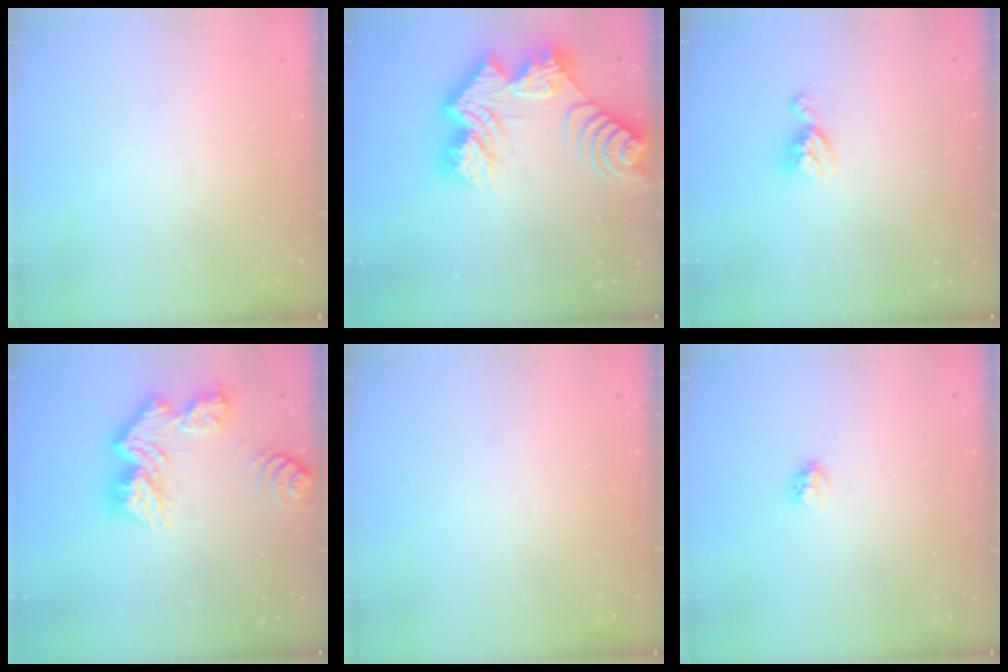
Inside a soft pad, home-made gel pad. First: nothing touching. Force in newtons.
{"total": 19.6, "press": 19.6, "slide": 1.4}
{"total": 8.0, "press": 7.9, "slide": 0.7}
{"total": 13.2, "press": 13.2, "slide": 1.2}
{"total": 0.0}
{"total": 2.8, "press": 2.8, "slide": 0.3}